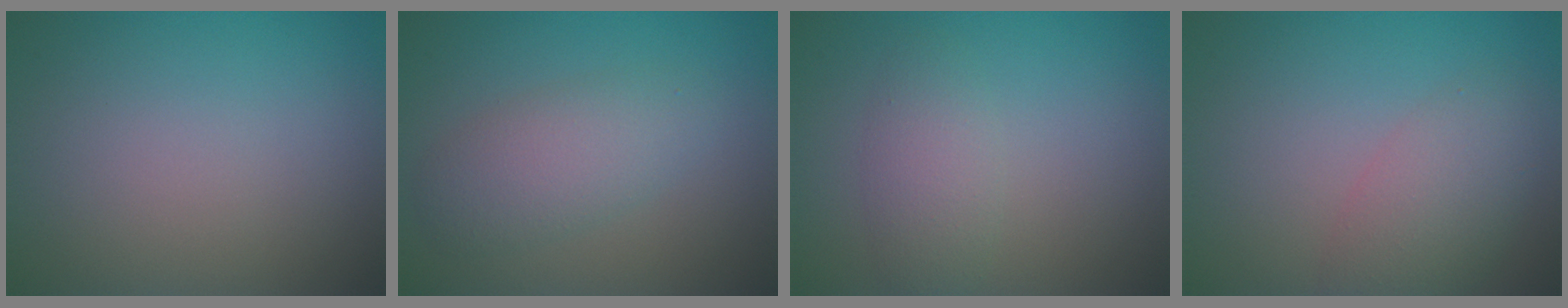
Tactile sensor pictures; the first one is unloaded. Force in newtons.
{"total": 3.6, "press": 3.6, "slide": 0.2}
{"total": 2.5, "press": 2.5, "slide": 0.2}
{"total": 3.9, "press": 3.9, "slide": 0.2}